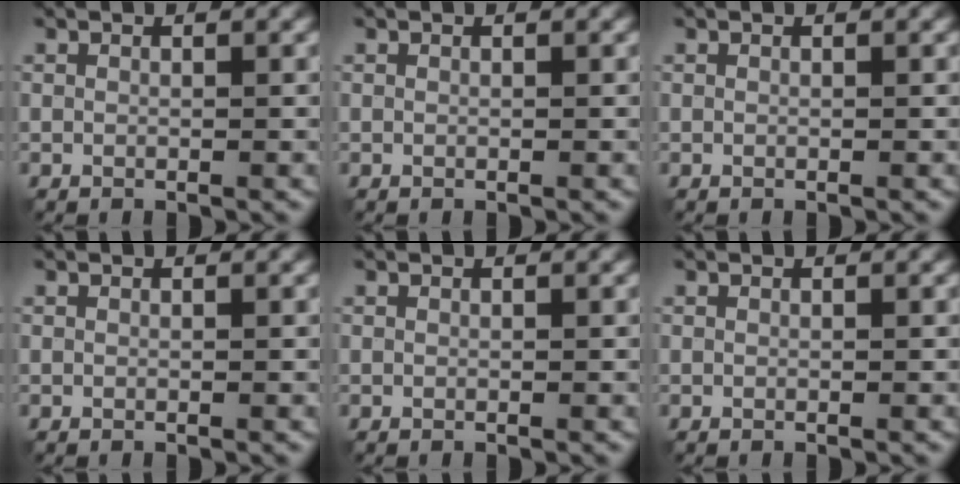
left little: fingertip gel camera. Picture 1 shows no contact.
{"total": 0.0}
{"total": 0.0}
{"total": 0.0}
{"total": 0.0}
{"total": 0.0}